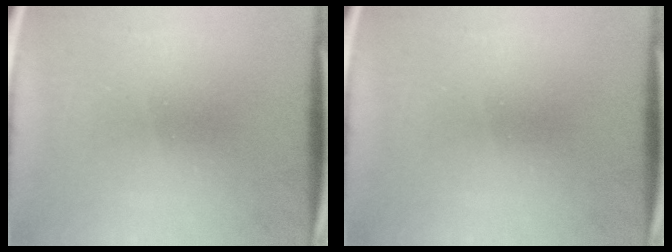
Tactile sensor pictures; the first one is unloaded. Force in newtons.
{"total": 0.0}